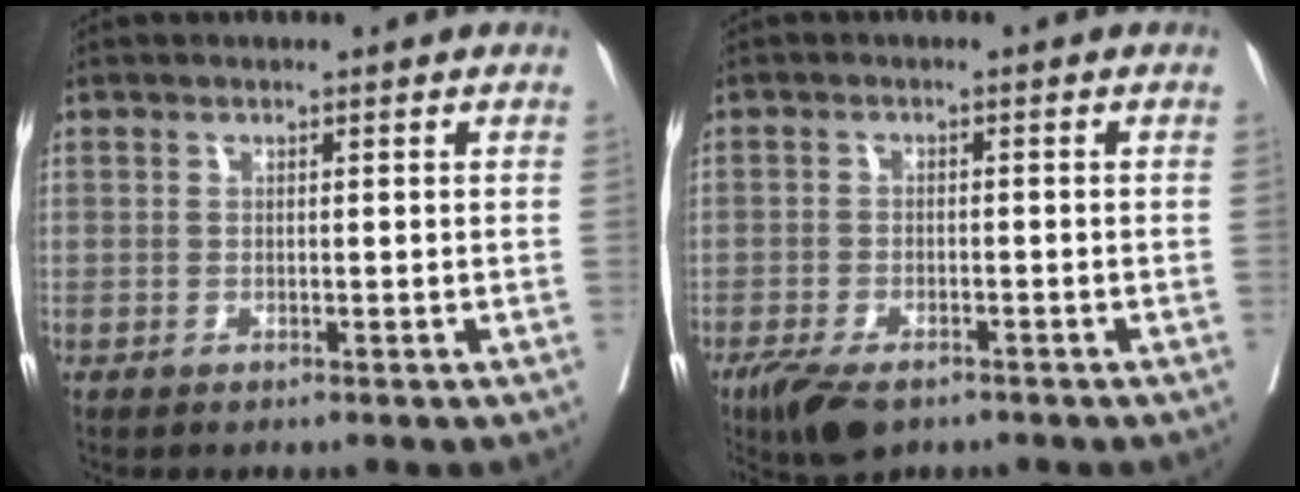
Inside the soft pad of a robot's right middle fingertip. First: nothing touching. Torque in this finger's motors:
{"motor_torque": [0.76, -0.62, 0.34, 0.11]}